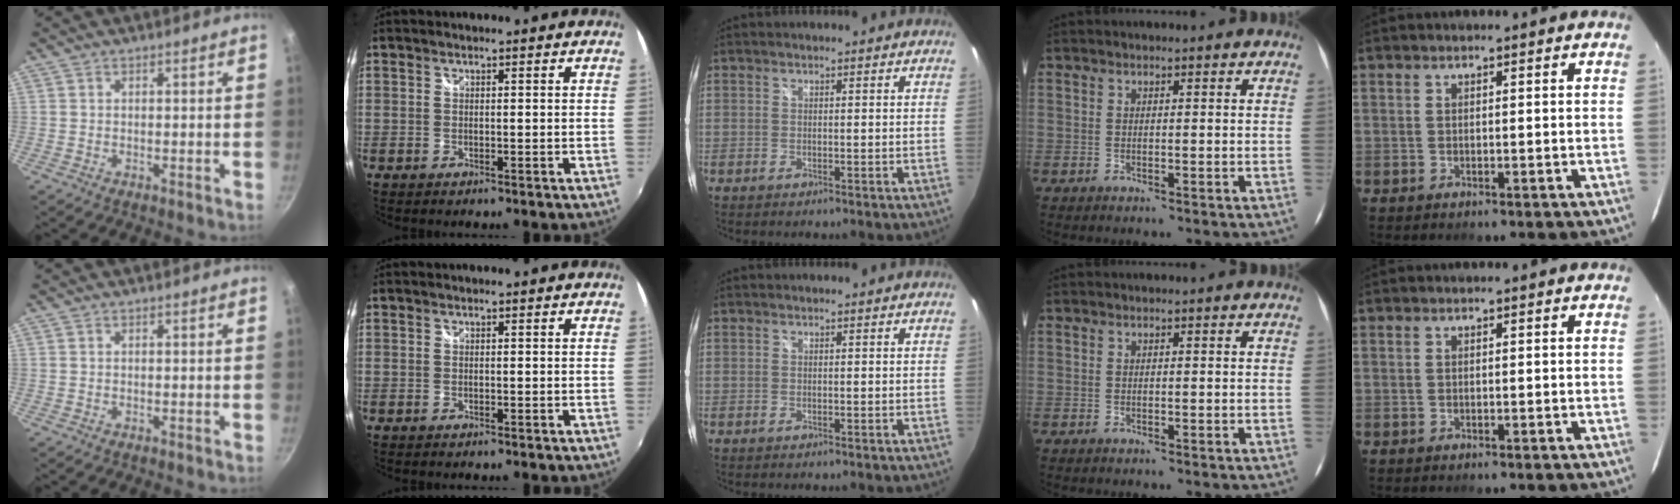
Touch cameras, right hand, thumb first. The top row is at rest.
{}